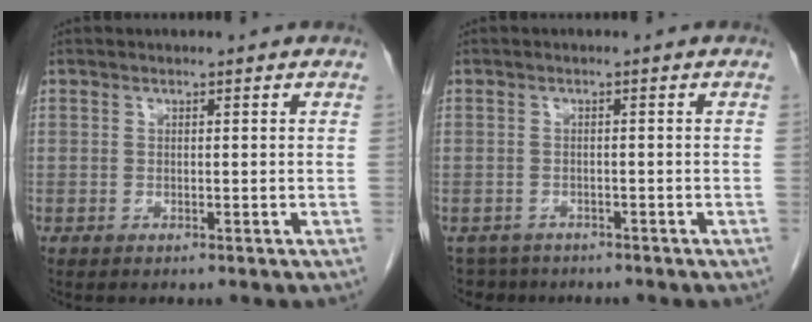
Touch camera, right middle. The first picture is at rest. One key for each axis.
{"total": 4.1, "fx": -3.5, "fy": 2.2, "fz": -0.1, "tx": 0.007, "ty": -0.001, "tz": -0.057}